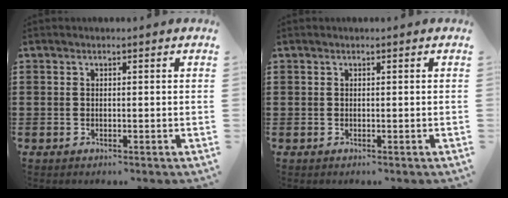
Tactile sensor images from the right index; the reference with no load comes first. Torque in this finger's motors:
{"motor_torque": [-1.02, 0.63, -0.42, -0.21]}